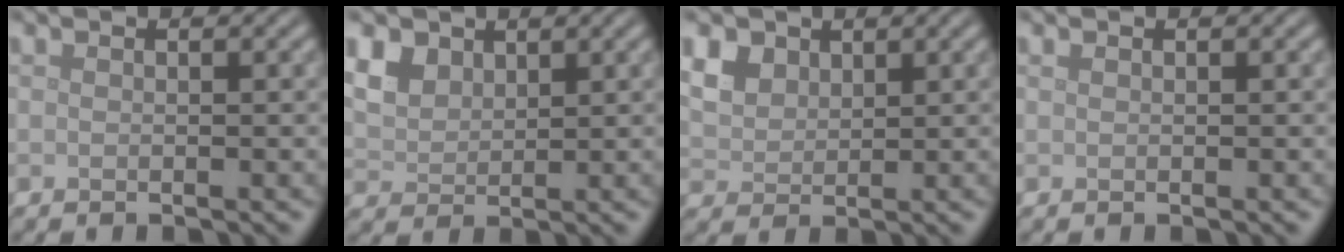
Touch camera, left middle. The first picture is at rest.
{"total": 4.3, "force": [2.6, 2.8, 1.9], "torque": [-0.059, 0.000, 0.061]}
{"total": 4.8, "force": [2.7, 3.2, 2.2], "torque": [-0.071, 0.005, 0.060]}
{"total": 0.0}